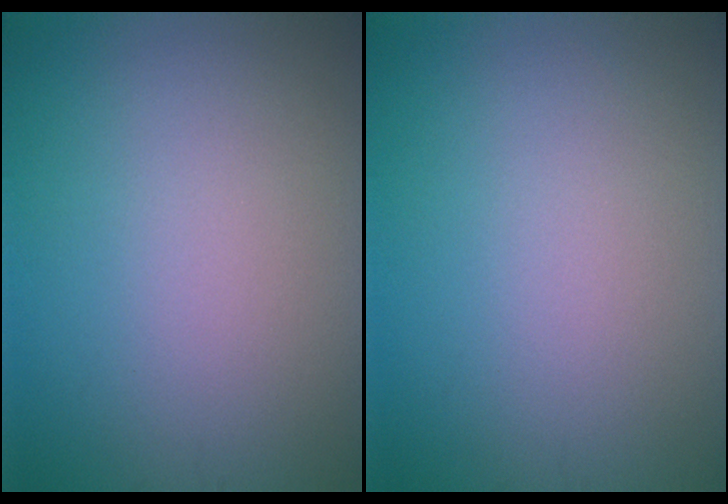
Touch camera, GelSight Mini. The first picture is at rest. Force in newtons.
{"total": 0.0}